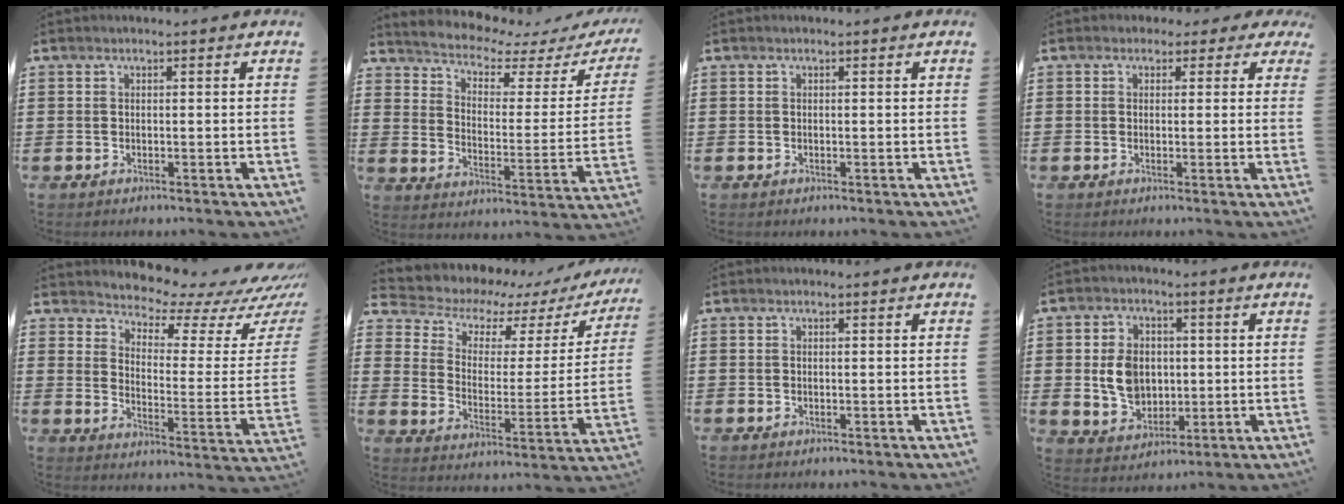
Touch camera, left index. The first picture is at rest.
{"total": 3.9, "force": [3.5, 0.8, 1.3], "torque": [-0.050, -0.030, 0.052]}
{"total": 0.0}
{"total": 1.8, "force": [0.7, 1.6, 0.5], "torque": [-0.012, 0.008, 0.010]}
{"total": 4.6, "force": [4.4, 1.1, 1.0], "torque": [-0.040, -0.044, 0.070]}
{"total": 4.9, "force": [3.6, 2.9, 1.5], "torque": [-0.050, -0.029, 0.057]}
{"total": 0.0}
{"total": 7.3, "force": [0.4, 5.8, 4.5], "torque": [-0.104, 0.008, 0.005]}